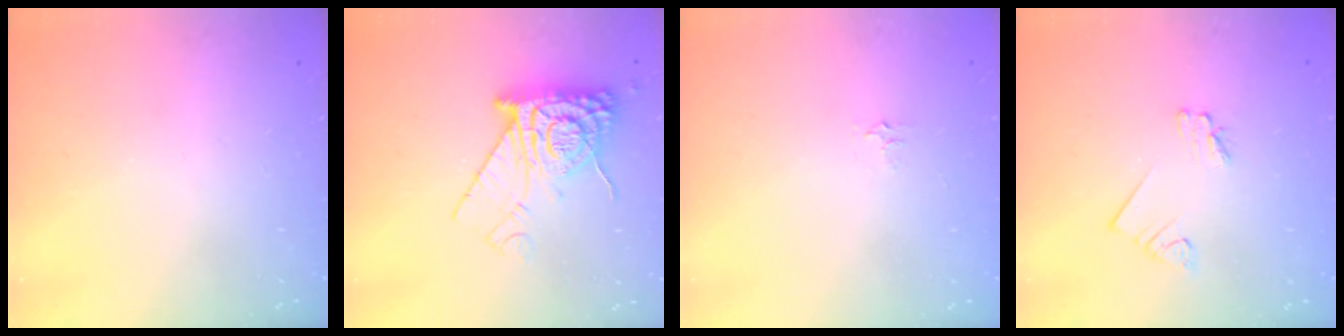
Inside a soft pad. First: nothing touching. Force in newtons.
{"total": 13.9, "press": 13.8, "slide": 1.4}
{"total": 3.4, "press": 3.4, "slide": 0.5}
{"total": 1.7, "press": 1.7, "slide": 0.0}